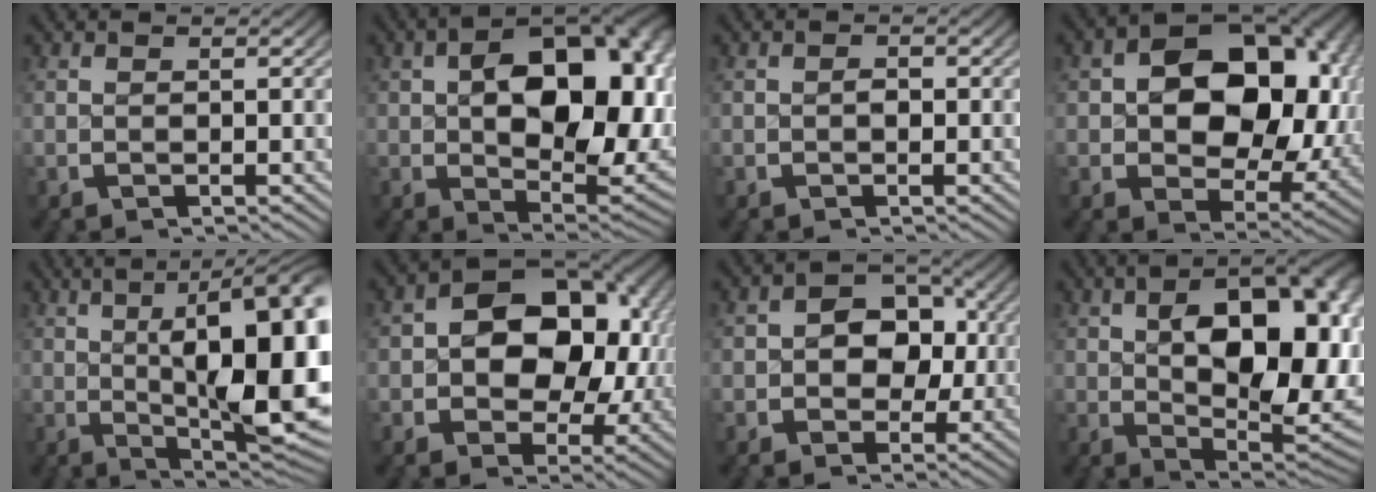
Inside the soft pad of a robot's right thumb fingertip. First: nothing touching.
{"total": 16.0, "force": [0.8, 9.6, 12.7], "torque": [-0.190, -0.041, 0.030]}
{"total": 0.7, "force": [-0.3, 0.4, 0.5], "torque": [-0.013, -0.003, -0.005]}
{"total": 13.7, "force": [0.9, 9.2, 10.1], "torque": [-0.163, -0.020, 0.020]}
{"total": 17.4, "force": [0.8, 8.4, 15.2], "torque": [-0.198, -0.021, 0.023]}
{"total": 11.3, "force": [0.6, 7.8, 8.1], "torque": [-0.132, -0.013, 0.011]}
{"total": 6.3, "force": [-0.3, 4.9, 3.9], "torque": [-0.073, -0.014, -0.003]}
{"total": 14.6, "force": [0.6, 7.9, 12.2], "torque": [-0.194, -0.040, 0.034]}